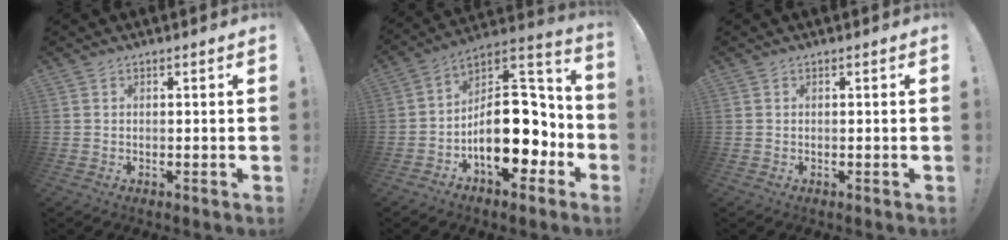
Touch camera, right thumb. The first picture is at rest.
{"total": 22.0, "force": [-4.6, 12.7, 17.4], "torque": [-0.248, 0.024, -0.059]}
{"total": 0.0}